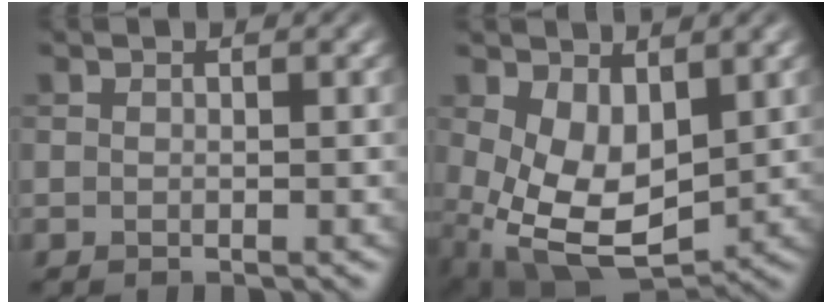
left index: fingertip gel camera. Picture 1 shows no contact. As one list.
[{"total": 7.7, "force": [0.6, 4.7, 6.0], "torque": [-0.126, -0.018, 0.019]}]